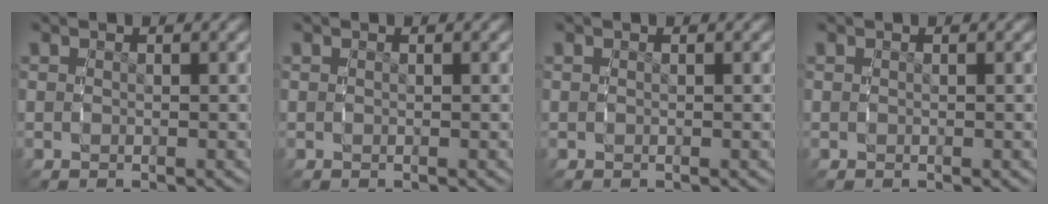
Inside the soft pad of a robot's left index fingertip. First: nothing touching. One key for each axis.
{"total": 0.0}
{"total": 0.0}
{"total": 0.0}